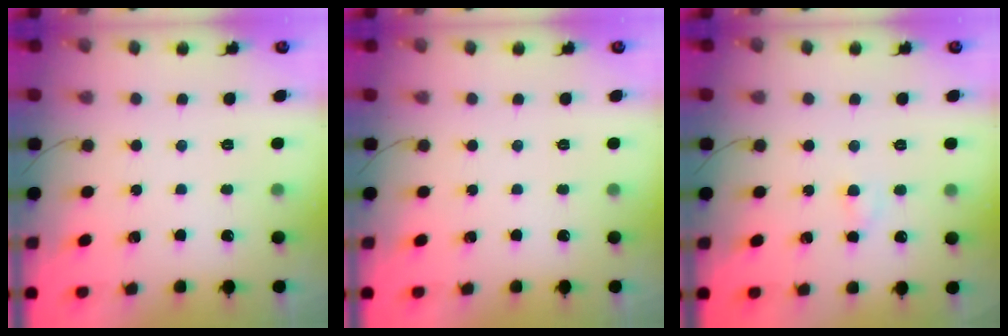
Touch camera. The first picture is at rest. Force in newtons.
{"total": 0.0}
{"total": 2.9, "press": 2.7, "slide": 1.0}